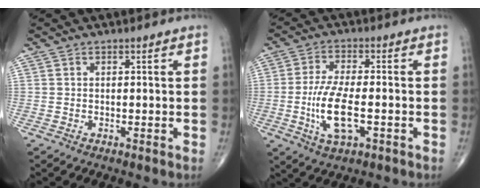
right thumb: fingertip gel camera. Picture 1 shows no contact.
{"total": 9.9, "force": [-2.3, 3.9, 8.9], "torque": [-0.183, 0.004, -0.040]}